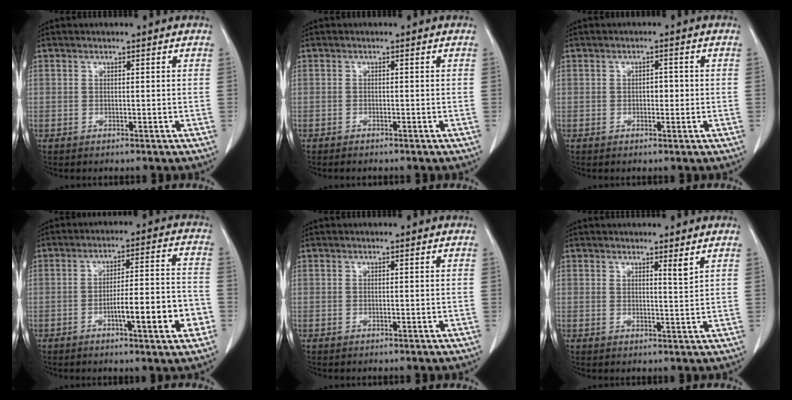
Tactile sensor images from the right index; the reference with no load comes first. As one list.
[{"total": 0.6, "force": [-0.6, 0.1, 0.2], "torque": [-0.008, -0.001, -0.006]}, {"total": 1.8, "force": [-0.2, 1.1, 1.4], "torque": [-0.018, 0.004, -0.003]}, {"total": 10.9, "force": [-4.0, 1.1, 10.1], "torque": [-0.149, 0.010, -0.056]}, {"total": 0.0}, {"total": 1.9, "force": [1.5, -0.2, 1.2], "torque": [-0.020, -0.012, 0.025]}]